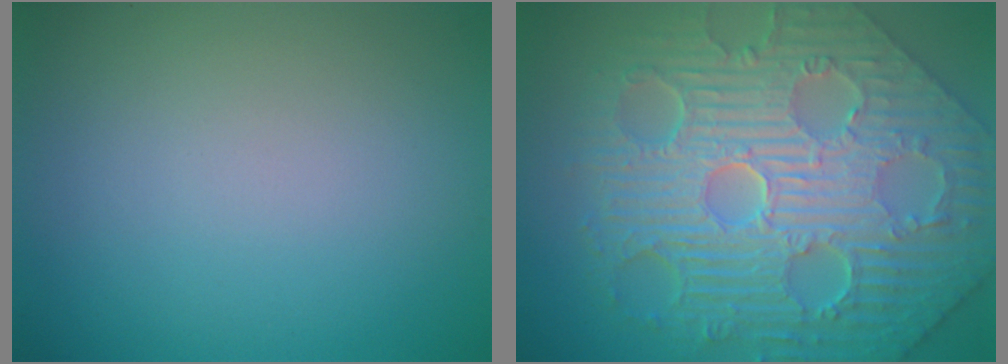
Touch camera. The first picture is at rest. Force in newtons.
{"total": 12.1, "press": 8.1, "slide": 9.0}